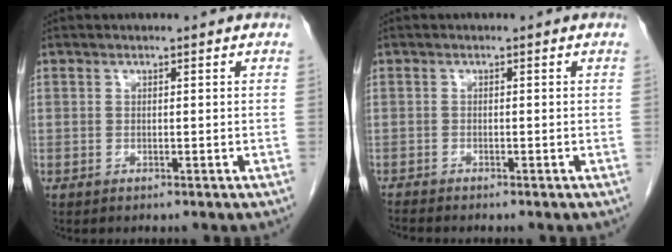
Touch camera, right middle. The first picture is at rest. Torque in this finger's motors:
{"motor_torque": [0.62, -1.40, 0.04, 0.09]}